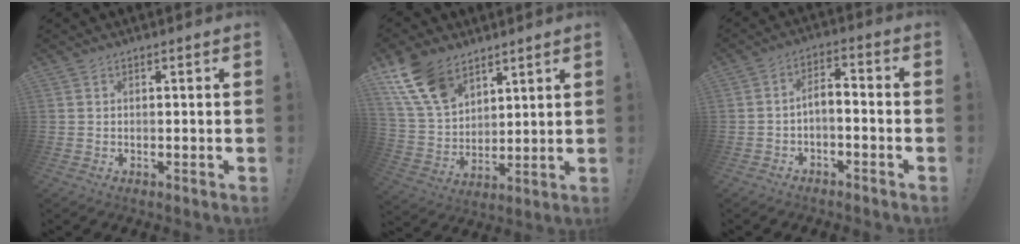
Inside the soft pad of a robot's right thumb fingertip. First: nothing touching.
{"total": 14.9, "force": [9.7, 8.6, 7.4], "torque": [-0.162, -0.046, 0.189]}
{"total": 4.4, "force": [-2.8, 1.6, 3.1], "torque": [-0.063, 0.006, -0.052]}